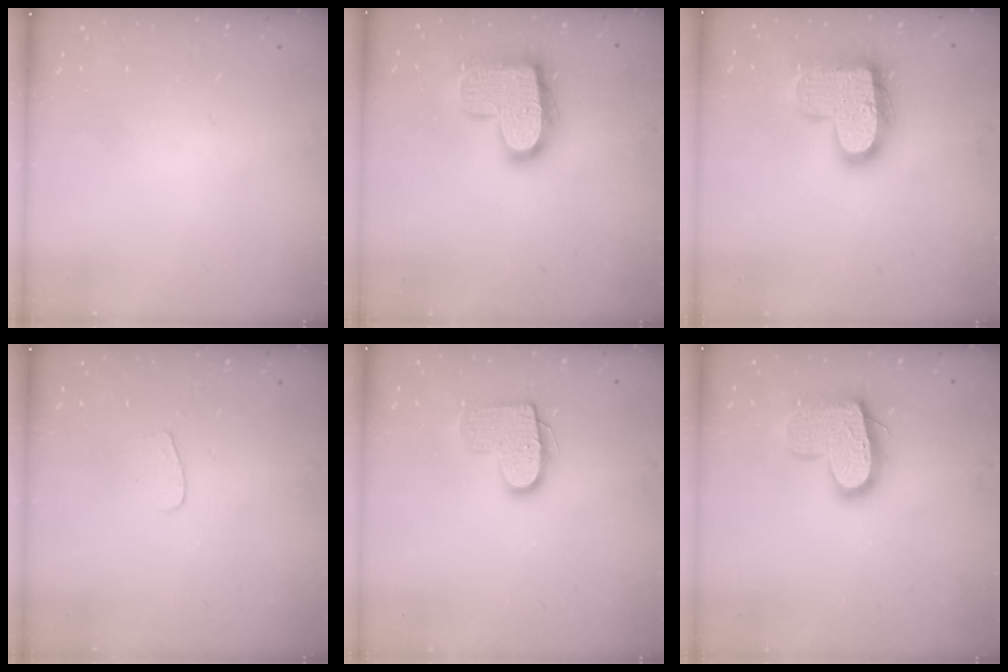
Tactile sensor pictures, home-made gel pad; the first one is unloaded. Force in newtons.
{"total": 17.0, "press": 17.0, "slide": 1.1}
{"total": 17.8, "press": 17.7, "slide": 1.1}
{"total": 3.5, "press": 3.5, "slide": 0.3}
{"total": 11.8, "press": 11.8, "slide": 0.6}
{"total": 15.1, "press": 15.0, "slide": 1.0}